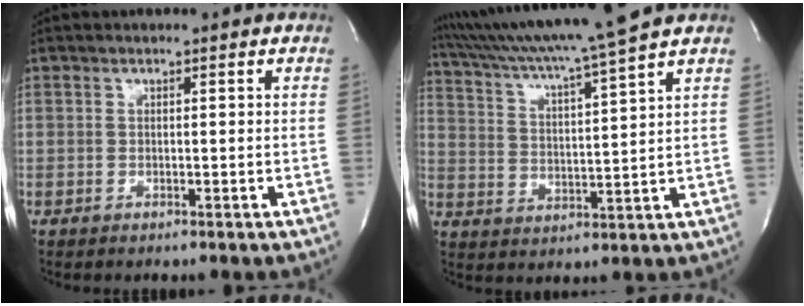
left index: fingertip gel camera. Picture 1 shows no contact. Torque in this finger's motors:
{"motor_torque": [0.39, -0.42, 0.69, 0.21]}